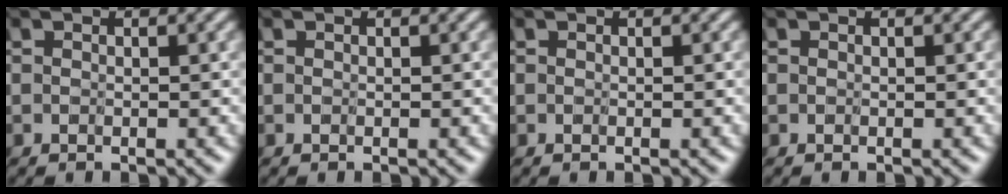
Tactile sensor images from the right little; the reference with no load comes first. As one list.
[{"total": 0.0}, {"total": 0.0}, {"total": 0.0}]